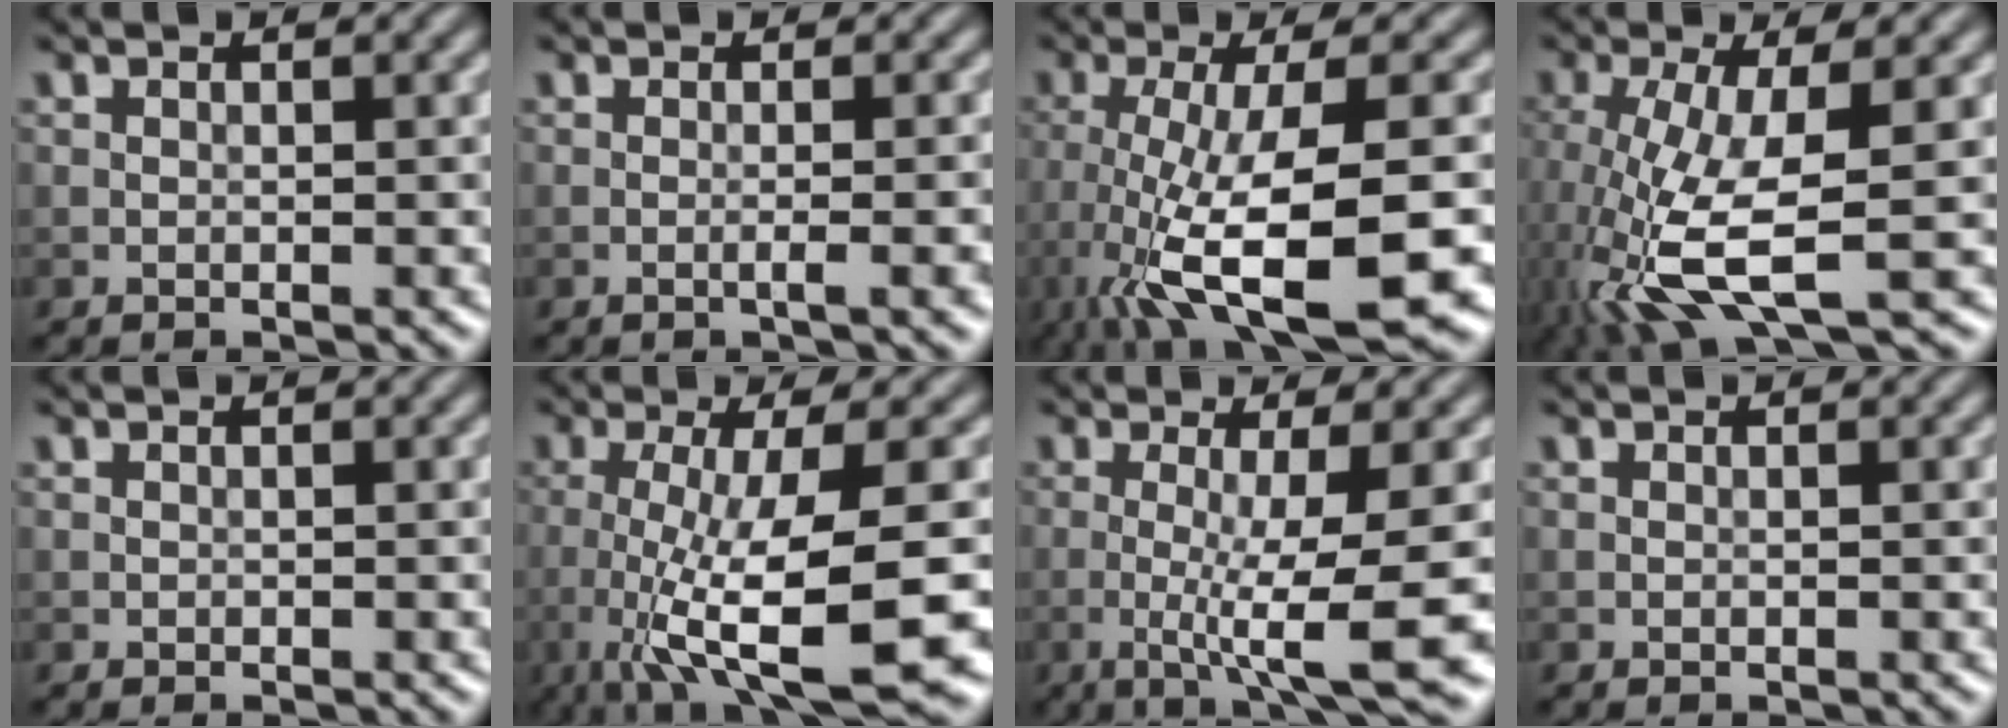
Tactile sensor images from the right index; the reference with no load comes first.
{"total": 2.7, "force": [-0.5, 0.7, 2.6], "torque": [-0.028, 0.004, -0.012]}
{"total": 11.9, "force": [-4.8, 3.2, 10.4], "torque": [-0.202, -0.026, -0.077]}
{"total": 9.8, "force": [-2.9, 3.2, 8.8], "torque": [-0.206, -0.020, -0.055]}
{"total": 0.0}
{"total": 11.4, "force": [-3.7, 2.7, 10.4], "torque": [-0.177, -0.025, -0.058]}
{"total": 8.9, "force": [-1.9, 1.5, 8.5], "torque": [-0.132, -0.012, -0.030]}
{"total": 0.0}